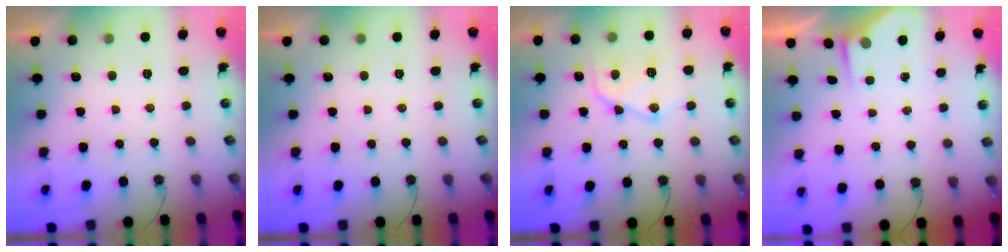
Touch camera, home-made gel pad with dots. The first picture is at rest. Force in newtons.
{"total": 0.0}
{"total": 15.4, "press": 15.4, "slide": 1.1}
{"total": 2.5, "press": 2.5, "slide": 0.4}